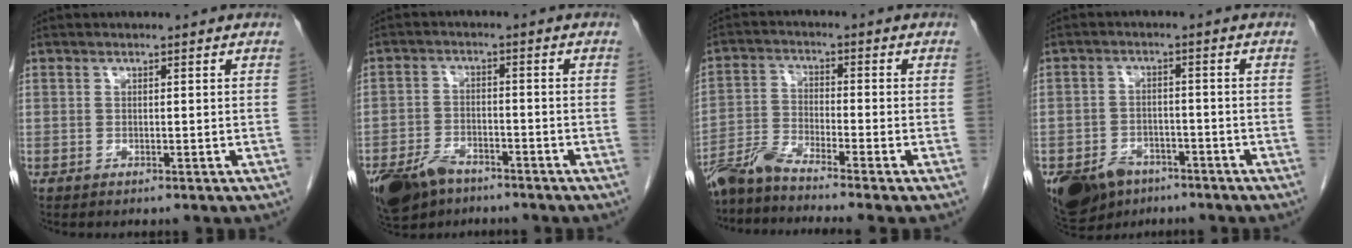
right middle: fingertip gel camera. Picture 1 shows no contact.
{"total": 8.9, "force": [-6.5, 4.3, 4.3], "torque": [-0.086, -0.010, -0.115]}
{"total": 6.4, "force": [-5.7, -1.8, 2.1], "torque": [-0.052, -0.016, -0.112]}
{"total": 10.3, "force": [-6.9, 6.3, 4.3], "torque": [-0.091, -0.001, -0.109]}